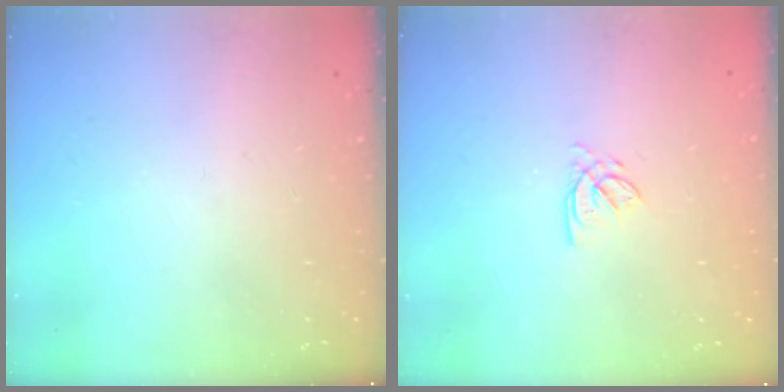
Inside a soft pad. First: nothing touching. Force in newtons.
{"total": 2.2, "press": 2.2, "slide": 0.3}